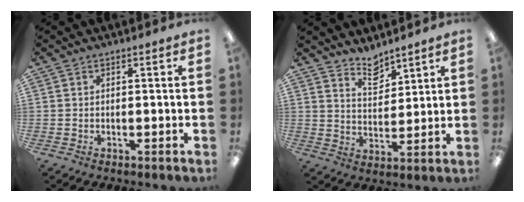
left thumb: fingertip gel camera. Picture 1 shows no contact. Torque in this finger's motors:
{"motor_torque": [-0.24, -0.24, -0.20, -0.10, 0.00]}